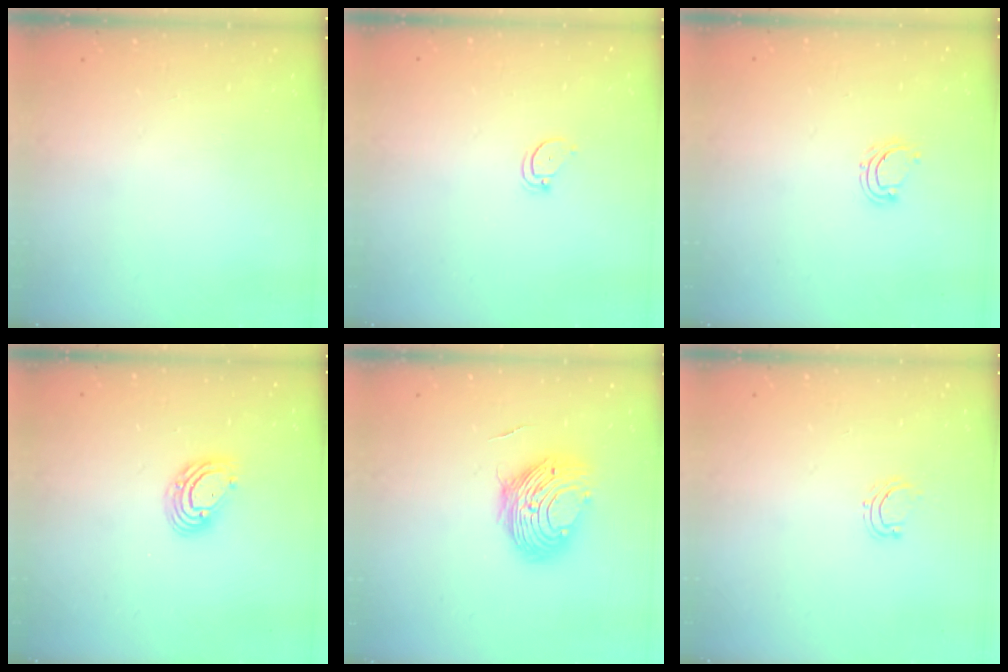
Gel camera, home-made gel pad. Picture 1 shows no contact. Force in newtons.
{"total": 2.6, "press": 2.6, "slide": 0.1}
{"total": 4.7, "press": 4.6, "slide": 0.3}
{"total": 7.9, "press": 7.8, "slide": 1.5}
{"total": 10.7, "press": 10.7, "slide": 0.8}
{"total": 5.3, "press": 5.2, "slide": 0.6}